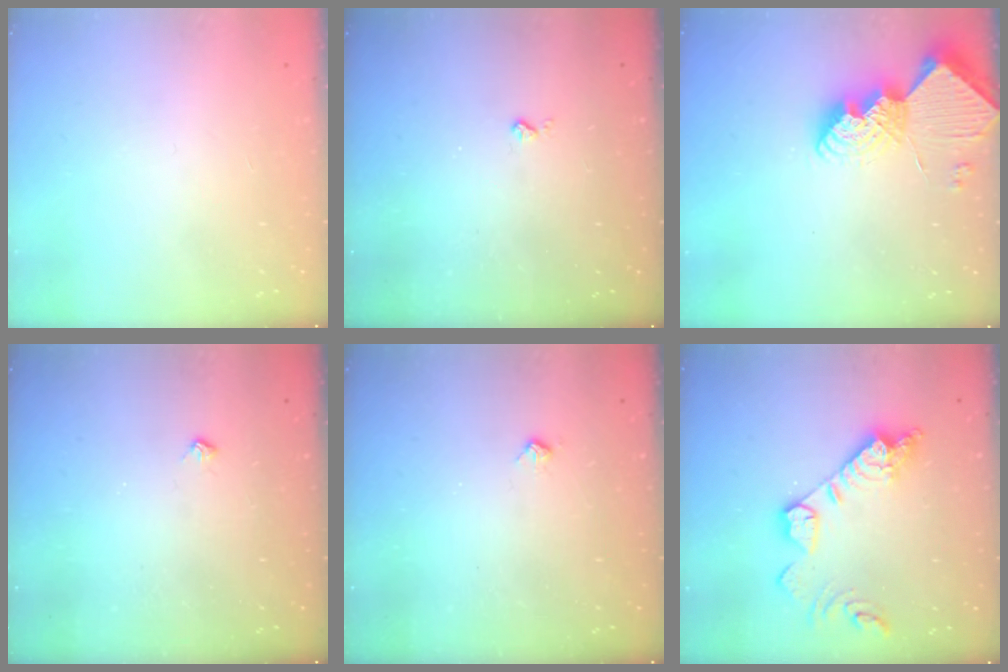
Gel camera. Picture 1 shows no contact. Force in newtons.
{"total": 2.0, "press": 2.0, "slide": 0.4}
{"total": 12.3, "press": 12.3, "slide": 0.8}
{"total": 3.5, "press": 3.4, "slide": 0.5}
{"total": 3.4, "press": 3.4, "slide": 0.5}
{"total": 15.0, "press": 14.9, "slide": 1.4}